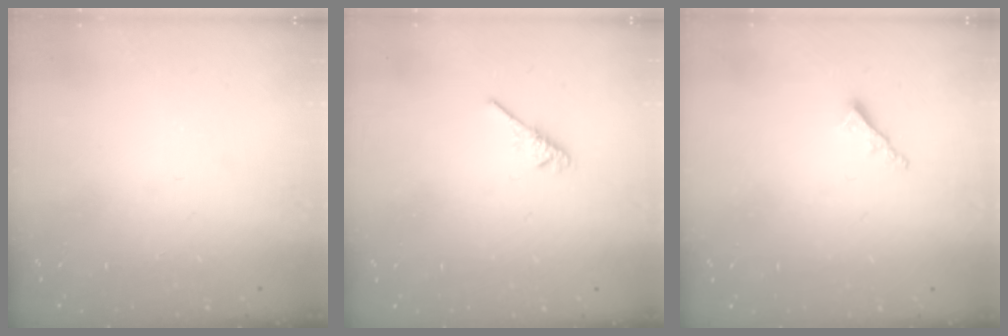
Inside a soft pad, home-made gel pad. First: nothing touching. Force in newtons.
{"total": 1.9, "press": 1.9, "slide": 0.4}
{"total": 2.3, "press": 2.2, "slide": 0.6}